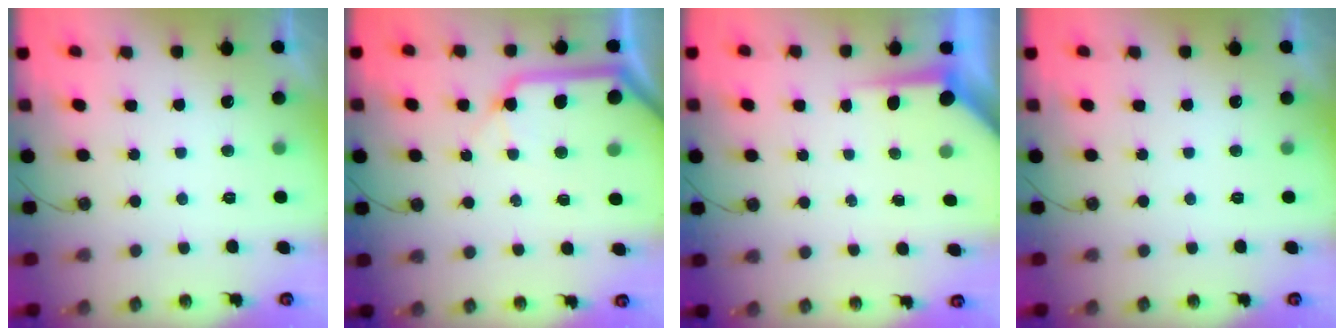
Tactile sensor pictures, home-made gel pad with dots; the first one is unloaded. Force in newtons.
{"total": 12.1, "press": 12.0, "slide": 1.7}
{"total": 5.2, "press": 5.1, "slide": 0.6}
{"total": 0.0}